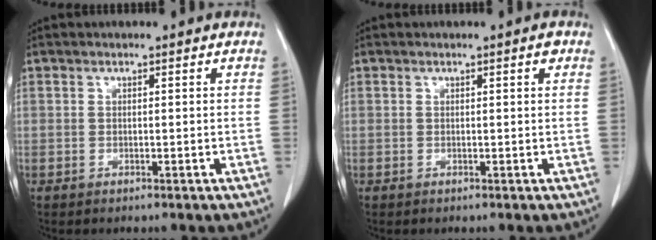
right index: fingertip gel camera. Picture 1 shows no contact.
{"total": 1.3, "force": [0.7, 0.1, 1.1], "torque": [-0.018, -0.003, 0.009]}